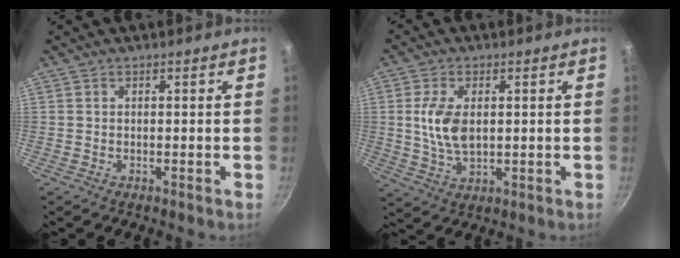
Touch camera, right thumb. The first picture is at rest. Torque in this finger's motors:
{"motor_torque": [-0.12, 0.30, 0.20, 0.21, 0.19]}